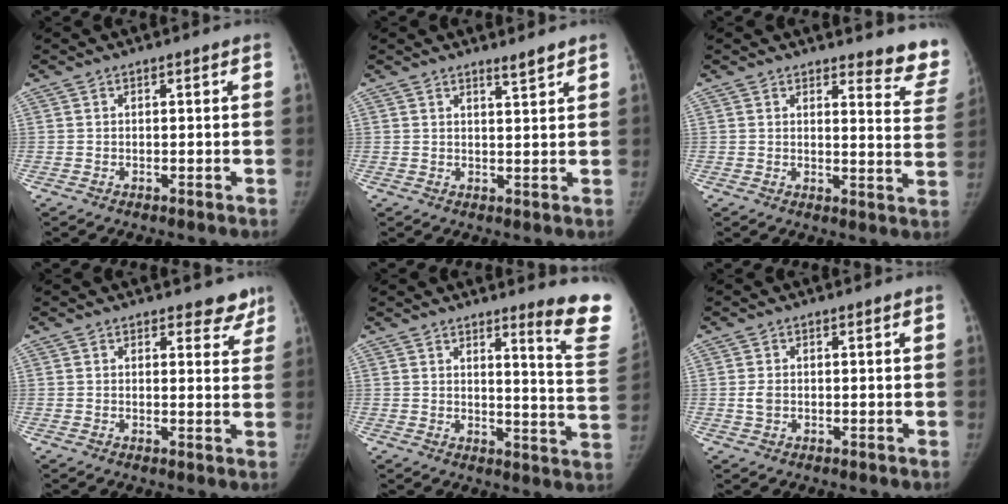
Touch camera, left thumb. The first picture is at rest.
{"total": 2.3, "force": [2.0, 0.0, 1.1], "torque": [-0.011, -0.021, 0.033]}
{"total": 10.8, "force": [10.4, 2.3, 2.0], "torque": [0.019, -0.105, 0.087]}
{"total": 4.1, "force": [3.4, 2.0, 0.8], "torque": [0.029, -0.021, 0.030]}
{"total": 12.1, "force": [9.4, 0.6, 7.7], "torque": [-0.072, -0.092, 0.104]}
{"total": 1.7, "force": [0.0, 1.2, 1.2], "torque": [-0.022, 0.001, 0.003]}